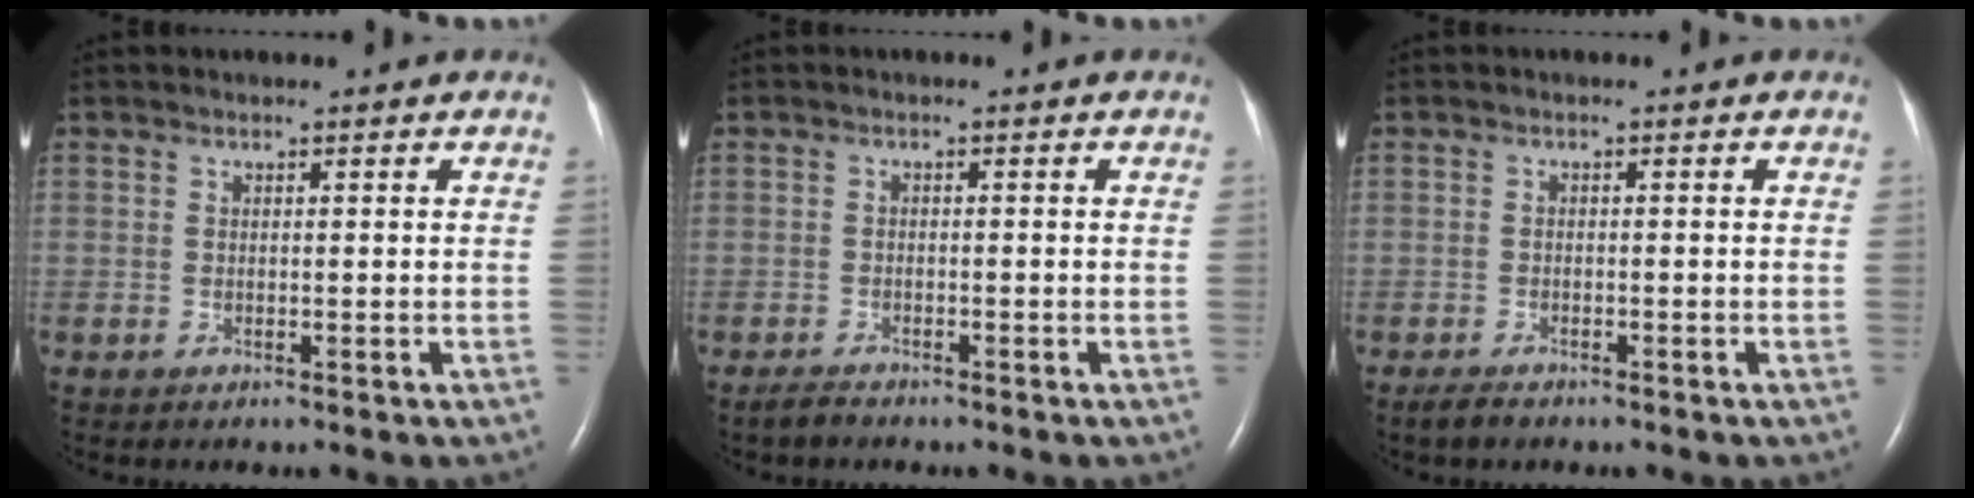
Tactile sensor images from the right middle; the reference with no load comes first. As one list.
[{"total": 1.4, "force": [-1.3, 0.3, 0.5], "torque": [-0.019, -0.004, -0.022]}, {"total": 1.8, "force": [-1.5, 0.6, 0.8], "torque": [-0.026, -0.004, -0.023]}]